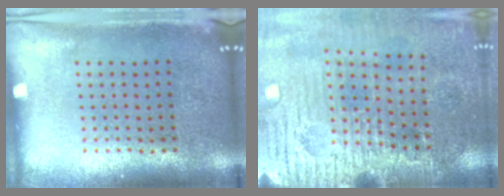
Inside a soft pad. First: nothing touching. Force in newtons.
{"total": 3.7, "press": 3.7, "slide": 0.1}